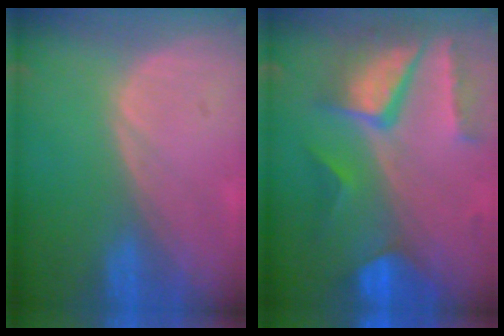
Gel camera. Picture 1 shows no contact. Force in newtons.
{"total": 10.4, "press": 8.8, "slide": 5.5}